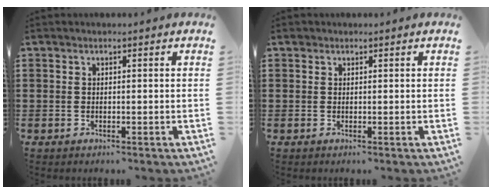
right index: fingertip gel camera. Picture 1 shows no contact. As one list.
[{"total": 0.5, "force": [0.4, 0.4, 0.0], "torque": [0.000, 0.003, 0.007]}]